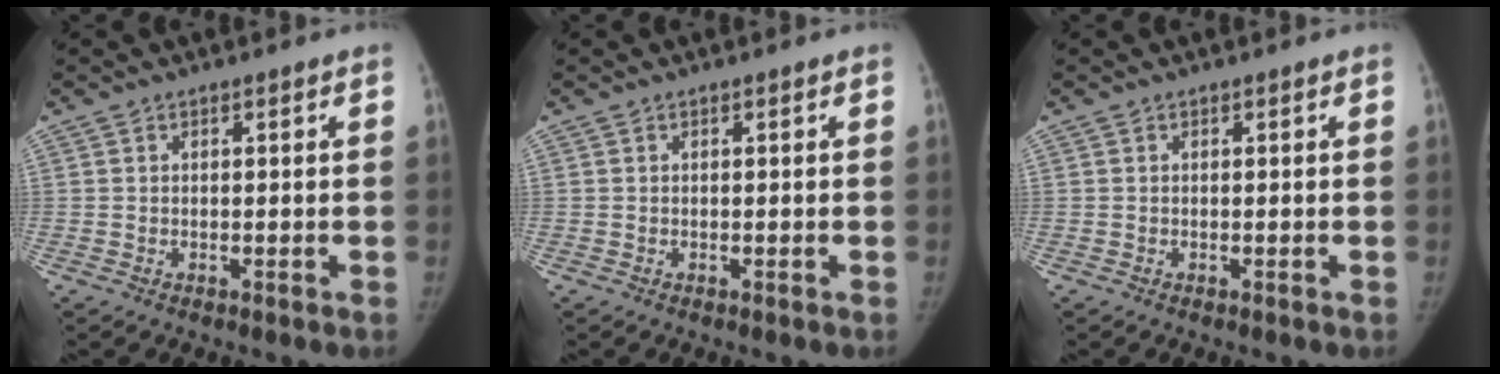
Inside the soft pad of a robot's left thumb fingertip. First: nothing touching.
{"total": 0.0}
{"total": 0.0}